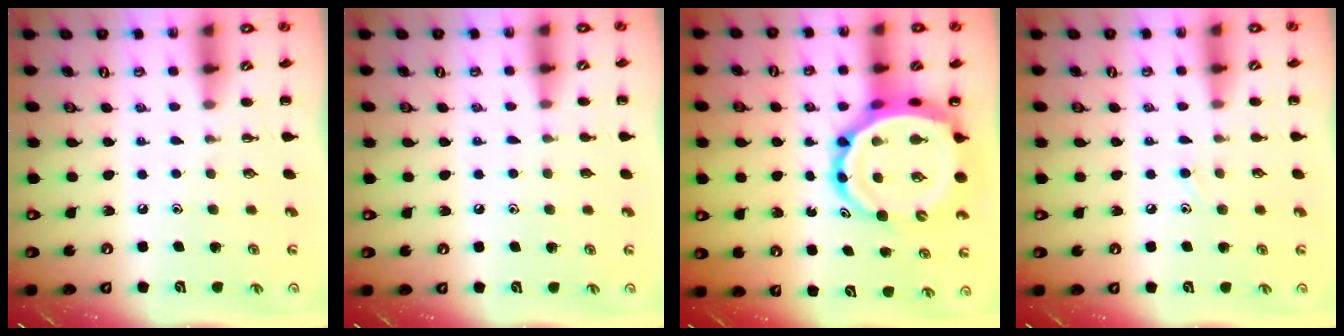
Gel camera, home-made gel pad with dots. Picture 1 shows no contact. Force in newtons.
{"total": 2.6, "press": 2.4, "slide": 1.0}
{"total": 16.2, "press": 15.5, "slide": 4.5}
{"total": 7.6, "press": 7.2, "slide": 2.6}